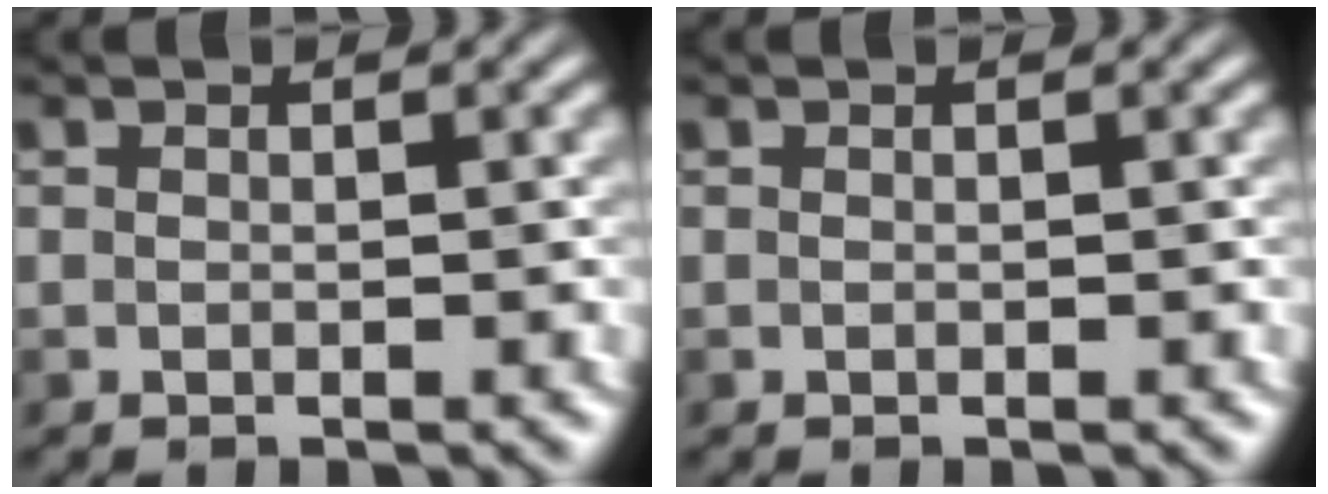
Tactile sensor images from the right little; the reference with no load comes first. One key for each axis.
{"total": 0.0}